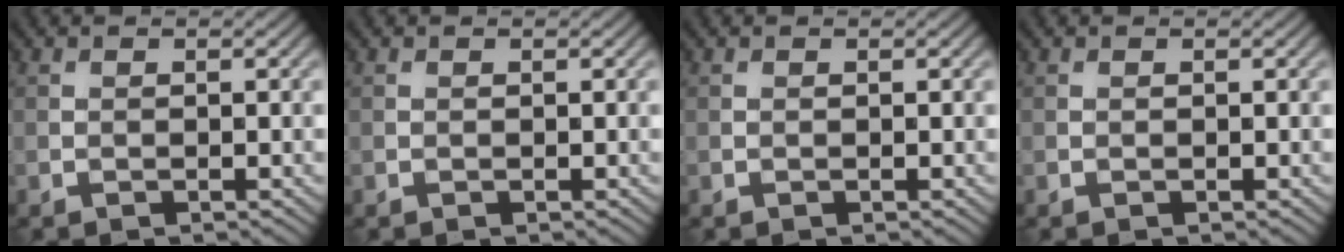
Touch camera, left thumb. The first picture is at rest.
{"total": 0.0}
{"total": 0.0}
{"total": 0.0}